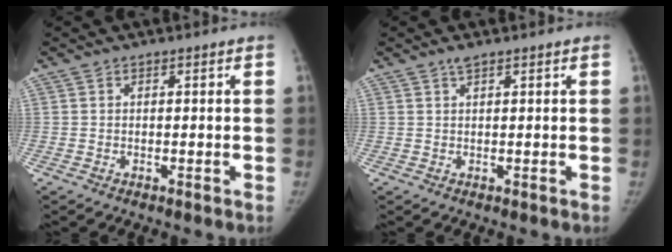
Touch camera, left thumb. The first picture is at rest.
{"total": 1.1, "force": [0.9, 0.2, 0.7], "torque": [-0.007, 0.001, 0.017]}